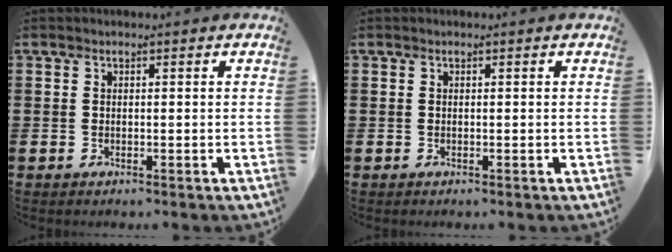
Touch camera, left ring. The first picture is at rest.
{"total": 0.0}